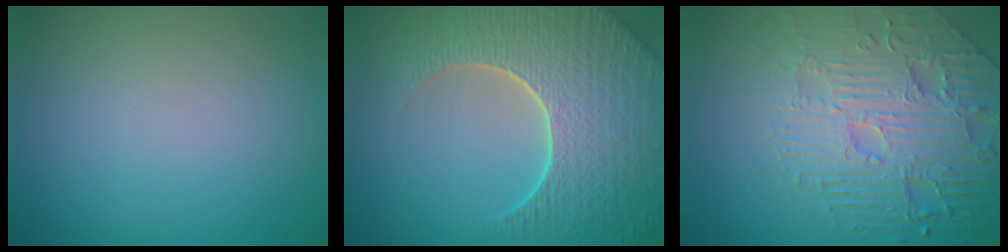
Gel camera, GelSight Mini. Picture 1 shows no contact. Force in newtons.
{"total": 9.1, "press": 6.5, "slide": 6.3}
{"total": 7.7, "press": 5.7, "slide": 5.2}